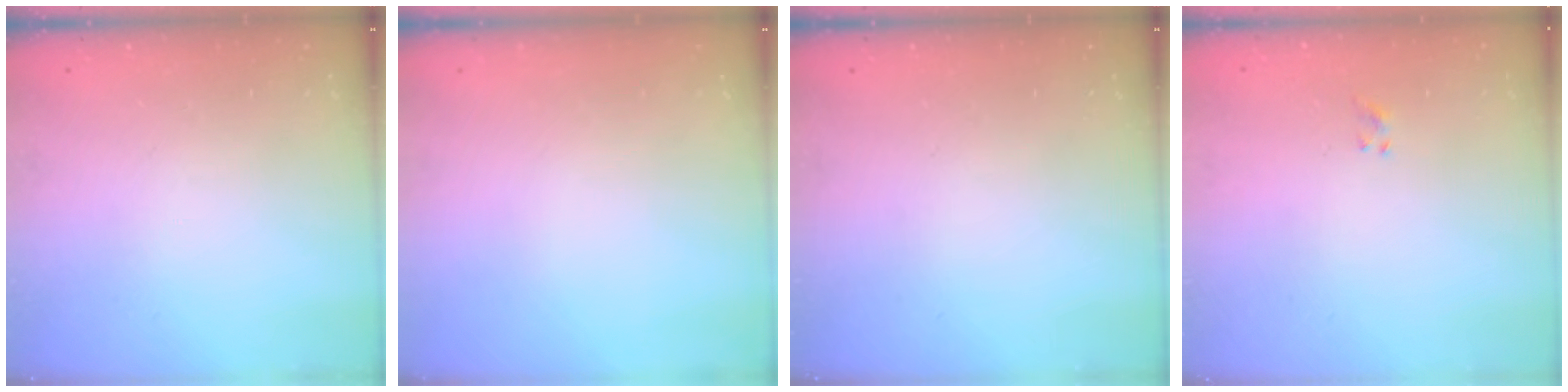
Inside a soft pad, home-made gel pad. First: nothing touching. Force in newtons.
{"total": 0.0}
{"total": 0.0}
{"total": 2.9, "press": 2.7, "slide": 1.1}